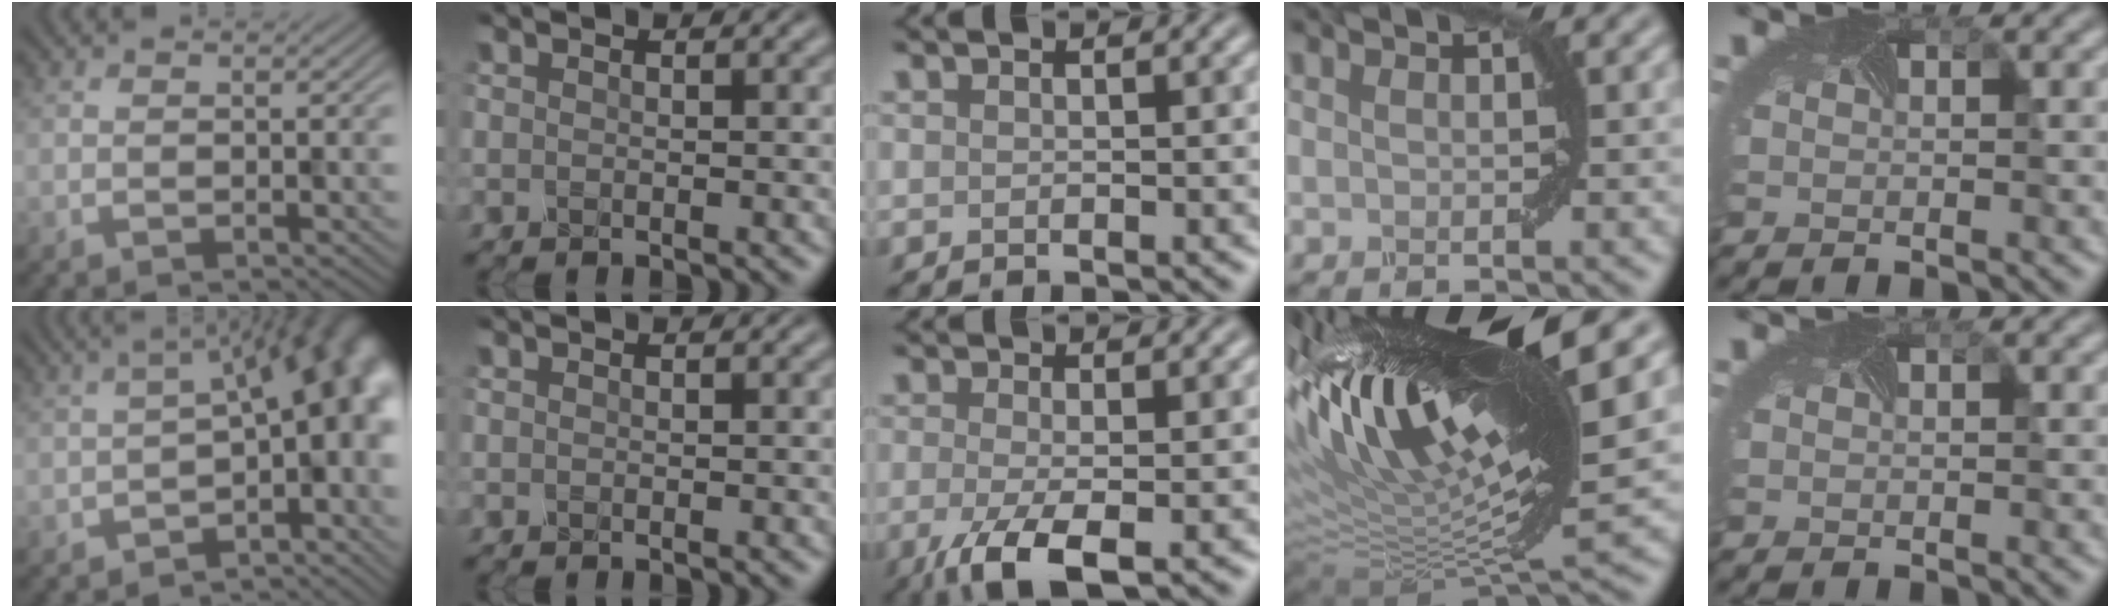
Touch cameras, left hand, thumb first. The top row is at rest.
{"thumb": {"total": 13.3, "force": [-3.3, 6.0, 11.4], "torque": [-0.125, 0.003, -0.042]}, "middle": {"total": 4.4, "force": [-2.2, 0.9, 3.7], "torque": [-0.079, -0.005, -0.033]}, "ring": {"total": 16.9, "force": [6.3, 5.0, 14.9], "torque": [-0.295, 0.023, 0.109]}}